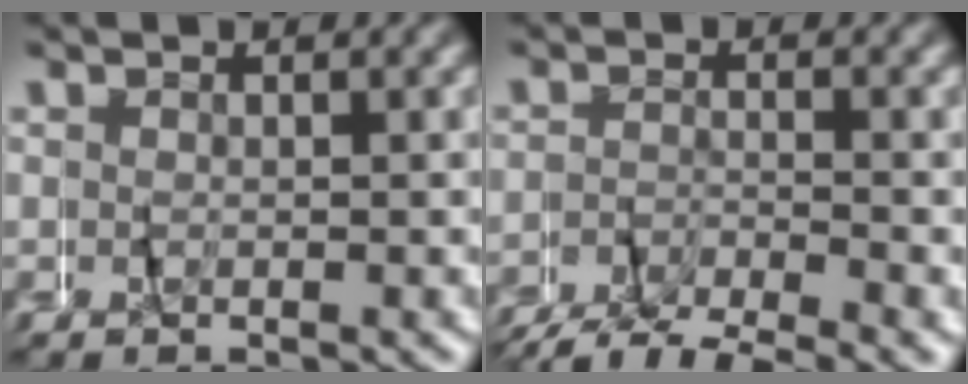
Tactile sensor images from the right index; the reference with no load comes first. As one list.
[{"total": 3.7, "force": [-3.3, 1.2, 1.3], "torque": [-0.023, 0.000, -0.061]}]